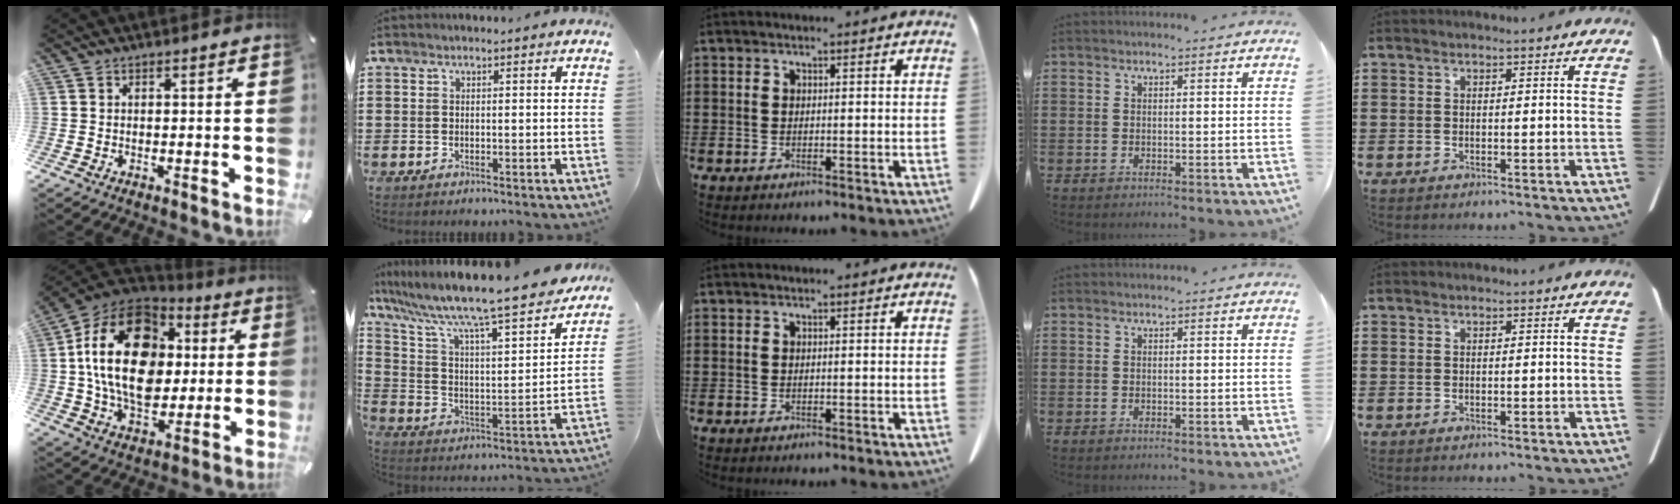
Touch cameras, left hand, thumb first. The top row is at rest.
{"thumb": {"total": 24.1, "force": [2.9, 16.8, 17.0], "torque": [-0.321, 0.007, 0.049]}, "index": {"total": 10.5, "force": [8.9, 0.4, 5.5], "torque": [-0.146, -0.069, 0.143]}}